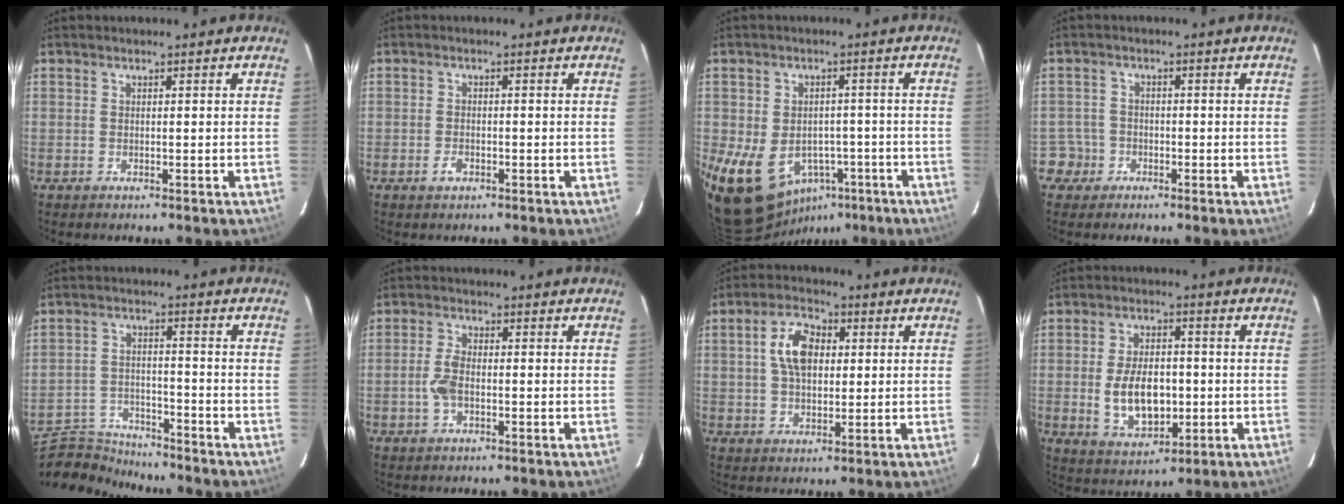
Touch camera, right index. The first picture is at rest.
{"total": 2.1, "force": [-1.1, 1.3, 1.3], "torque": [-0.027, 0.000, -0.020]}
{"total": 13.2, "force": [-5.2, 10.2, 6.4], "torque": [-0.151, 0.007, -0.049]}
{"total": 4.0, "force": [-1.8, 3.5, -0.4], "torque": [0.012, 0.025, -0.032]}
{"total": 10.1, "force": [-9.7, 2.4, 1.1], "torque": [-0.053, 0.006, -0.172]}
{"total": 4.2, "force": [-1.0, 2.2, 3.4], "torque": [-0.077, 0.004, -0.019]}
{"total": 8.2, "force": [1.6, 5.1, 6.2], "torque": [-0.115, 0.020, 0.030]}
{"total": 10.8, "force": [-1.4, 6.2, 8.7], "torque": [-0.171, -0.001, -0.011]}